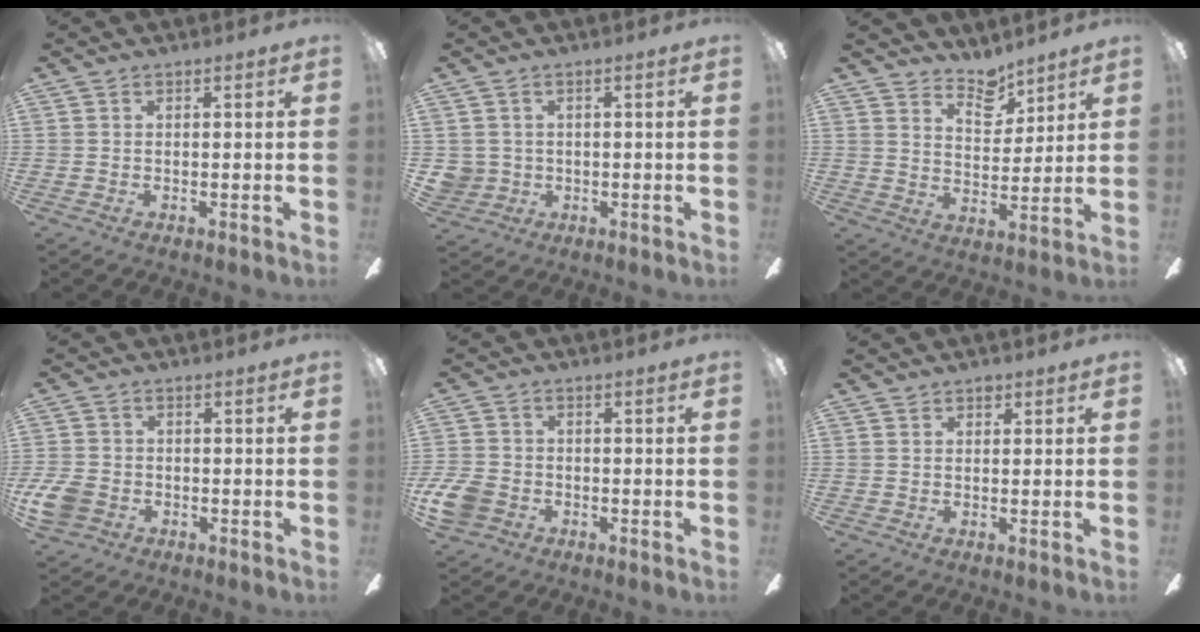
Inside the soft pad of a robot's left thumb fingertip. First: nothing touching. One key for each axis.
{"total": 3.4, "fx": 0.6, "fy": 3.3, "fz": 0.0, "tx": -0.019, "ty": 0.005, "tz": 0.011}
{"total": 7.7, "fx": 6.5, "fy": 3.5, "fz": 2.2, "tx": -0.033, "ty": -0.042, "tz": 0.118}
{"total": 5.7, "fx": -2.1, "fy": 4.6, "fz": 2.8, "tx": -0.071, "ty": 0.011, "tz": -0.037}
{"total": 6.3, "fx": -2.5, "fy": 4.9, "fz": 3.1, "tx": -0.081, "ty": 0.014, "tz": -0.047}
{"total": 1.3, "fx": 1.0, "fy": 0.9, "fz": 0.3, "tx": 0.002, "ty": -0.003, "tz": 0.017}